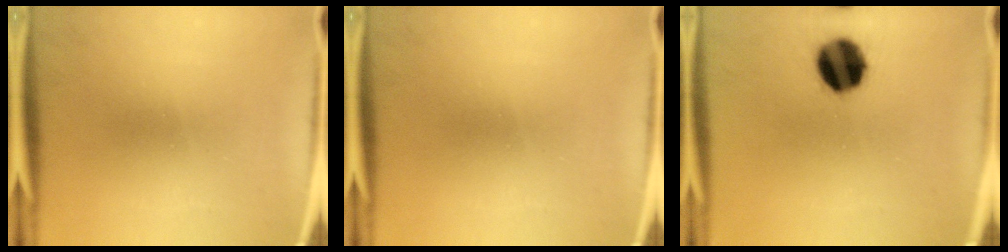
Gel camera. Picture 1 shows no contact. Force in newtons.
{"total": 0.0}
{"total": 13.1}